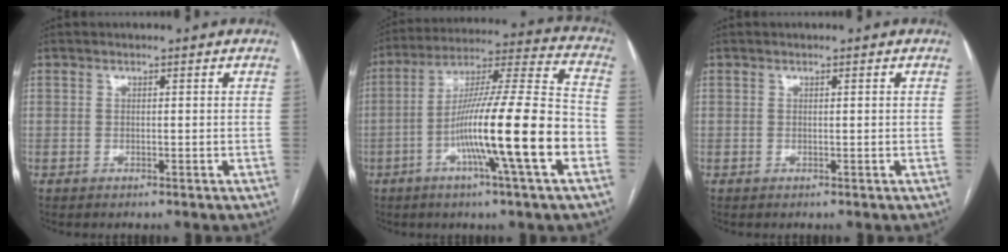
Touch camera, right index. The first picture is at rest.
{"total": 19.3, "force": [-6.2, -0.4, 18.3], "torque": [-0.308, -0.004, -0.111]}
{"total": 0.0}